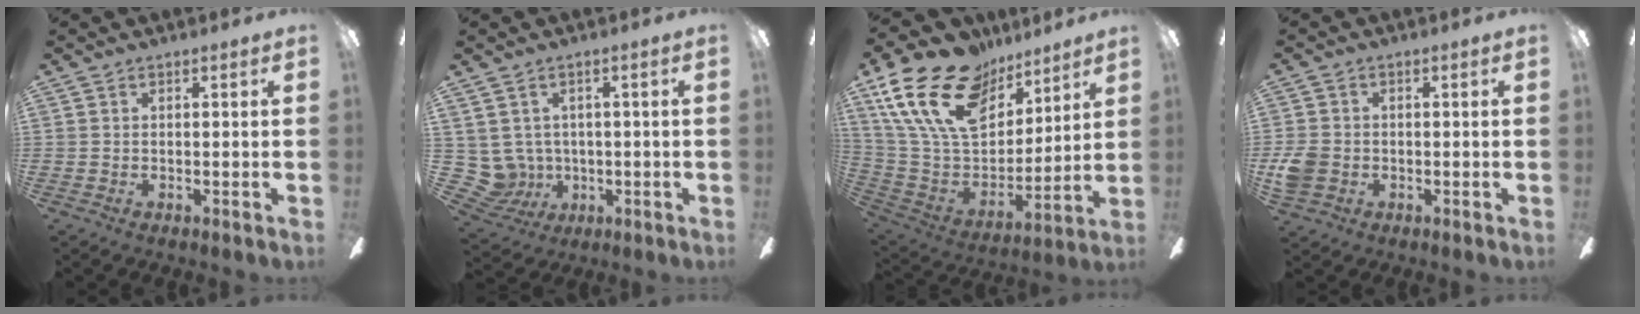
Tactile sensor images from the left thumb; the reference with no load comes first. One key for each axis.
{"total": 7.0, "fx": 1.6, "fy": 6.6, "fz": 1.3, "tx": -0.084, "ty": -0.014, "tz": 0.037}
{"total": 24.3, "fx": 14.6, "fy": 14.1, "fz": 13.3, "tx": -0.269, "ty": -0.077, "tz": 0.268}
{"total": 5.7, "fx": -1.2, "fy": 4.7, "fz": 2.9, "tx": -0.059, "ty": 0.010, "tz": -0.022}